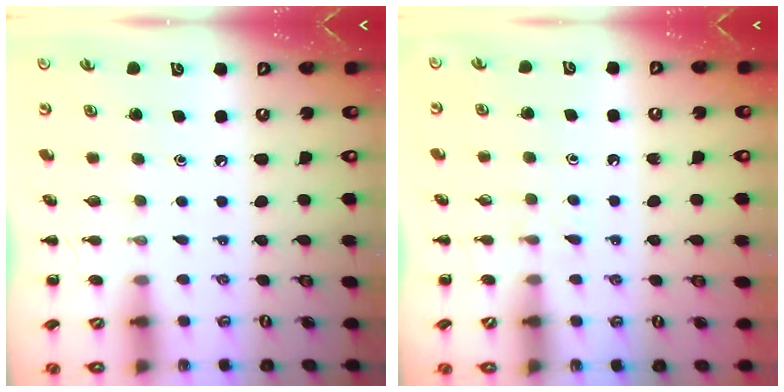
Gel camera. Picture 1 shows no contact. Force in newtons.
{"total": 2.5, "press": 2.2, "slide": 1.1}